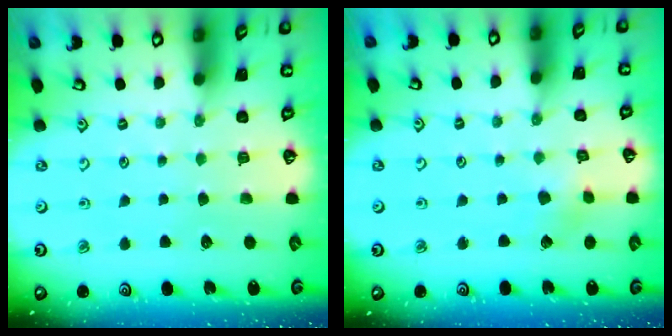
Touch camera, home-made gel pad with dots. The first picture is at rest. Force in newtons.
{"total": 2.7, "press": 2.7, "slide": 0.3}